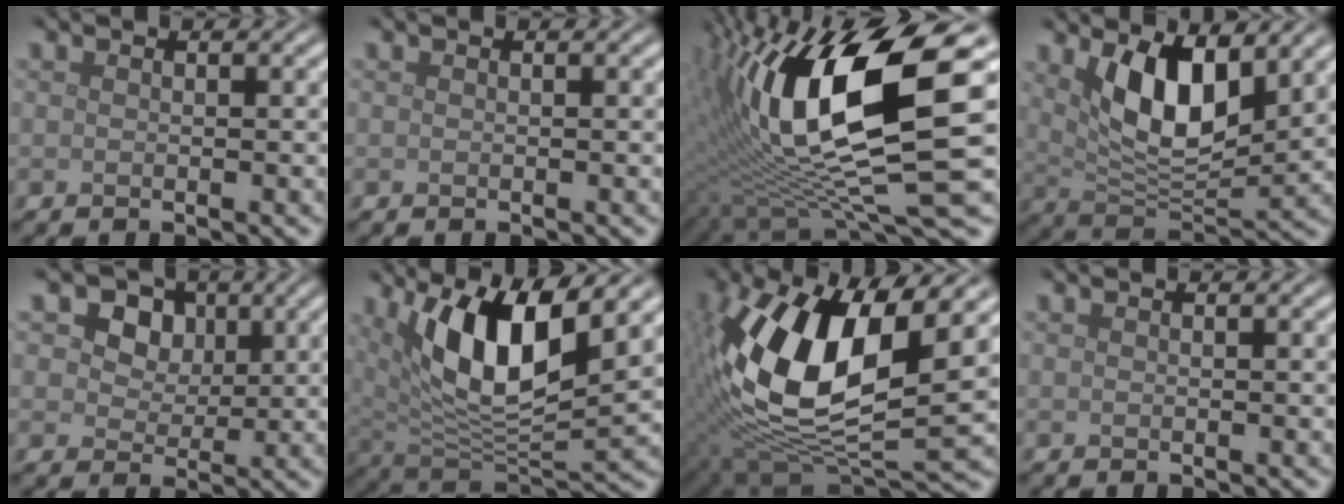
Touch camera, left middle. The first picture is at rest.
{"total": 0.0}
{"total": 15.6, "force": [2.8, 4.9, 14.5], "torque": [-0.272, -0.009, 0.057]}
{"total": 7.6, "force": [2.9, 3.2, 6.3], "torque": [-0.114, -0.012, 0.056]}
{"total": 9.6, "force": [4.8, 6.9, 4.6], "torque": [-0.084, 0.019, 0.062]}
{"total": 10.2, "force": [4.2, 3.7, 8.5], "torque": [-0.153, -0.009, 0.075]}
{"total": 14.8, "force": [2.7, 6.8, 12.9], "torque": [-0.267, -0.010, 0.047]}
{"total": 0.0}